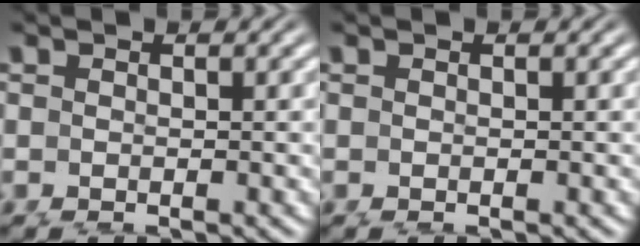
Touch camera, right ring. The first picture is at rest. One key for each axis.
{"total": 0.0}